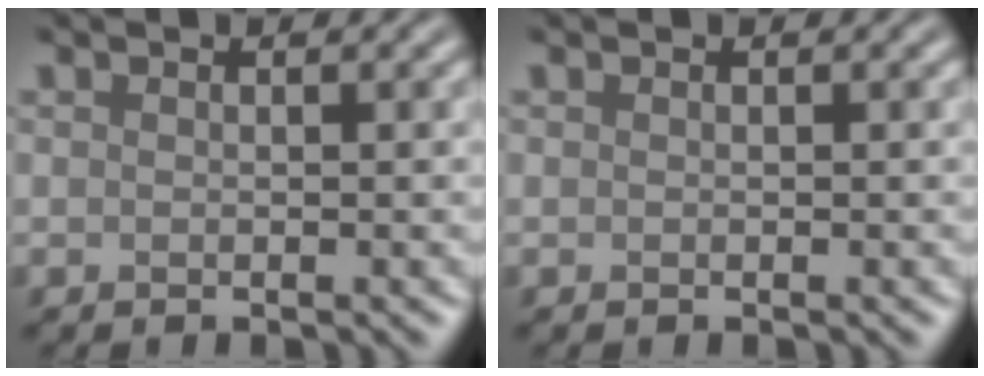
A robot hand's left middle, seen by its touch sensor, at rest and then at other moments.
{"total": 0.0}